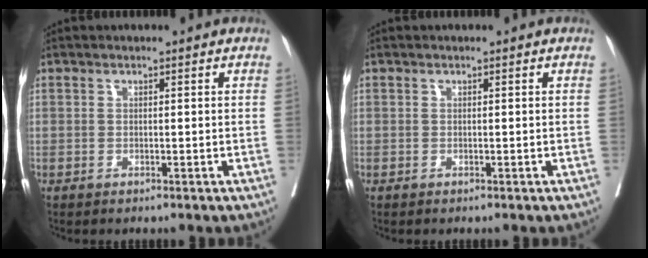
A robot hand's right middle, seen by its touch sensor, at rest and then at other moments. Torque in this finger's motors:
{"motor_torque": [-0.13, 0.05, -0.01, 0.00]}